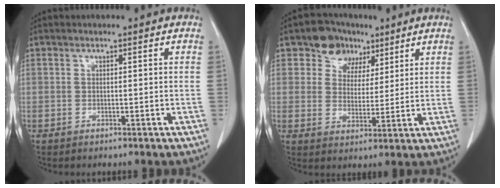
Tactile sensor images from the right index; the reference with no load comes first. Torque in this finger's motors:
{"motor_torque": [-0.10, 0.33, -0.01, 0.03]}